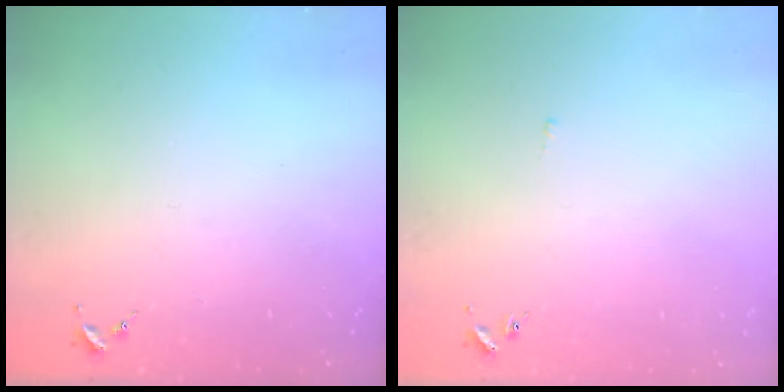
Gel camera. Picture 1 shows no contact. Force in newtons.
{"total": 2.0, "press": 1.9, "slide": 0.4}